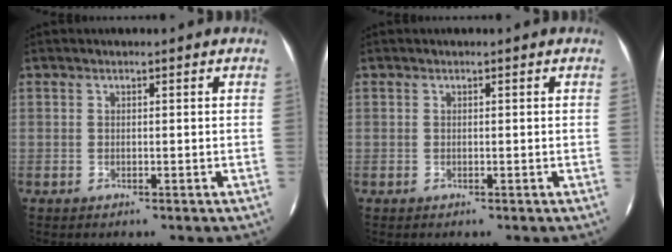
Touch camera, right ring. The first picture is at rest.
{"total": 0.0}